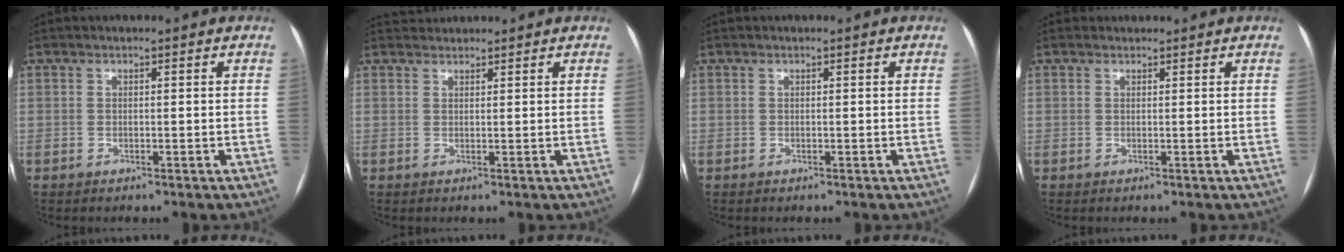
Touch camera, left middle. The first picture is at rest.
{"total": 2.0, "force": [1.9, 0.4, -0.2], "torque": [-0.003, 0.021, 0.036]}
{"total": 0.0}
{"total": 0.7, "force": [0.6, 0.3, -0.1], "torque": [-0.003, 0.008, 0.010]}